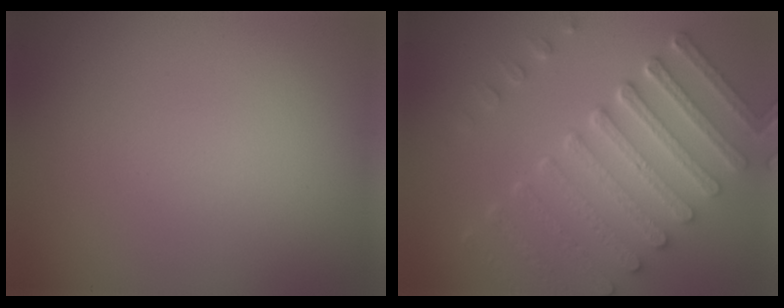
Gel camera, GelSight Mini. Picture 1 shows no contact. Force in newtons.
{"total": 7.5, "press": 5.6, "slide": 4.9}